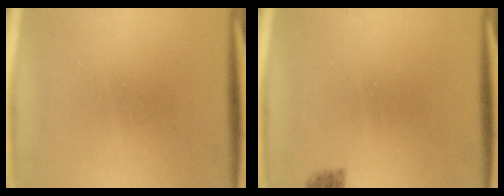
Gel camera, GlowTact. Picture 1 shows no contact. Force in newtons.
{"total": 1.8}